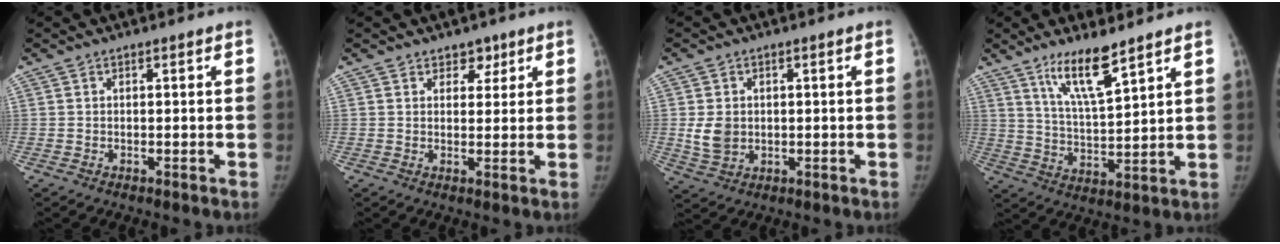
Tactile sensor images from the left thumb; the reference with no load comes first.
{"total": 3.1, "force": [2.0, 2.1, 0.9], "torque": [0.013, -0.011, 0.028]}
{"total": 5.2, "force": [0.3, 4.1, 3.1], "torque": [-0.049, -0.006, 0.015]}
{"total": 10.2, "force": [7.1, 1.9, 7.1], "torque": [-0.124, -0.052, 0.140]}